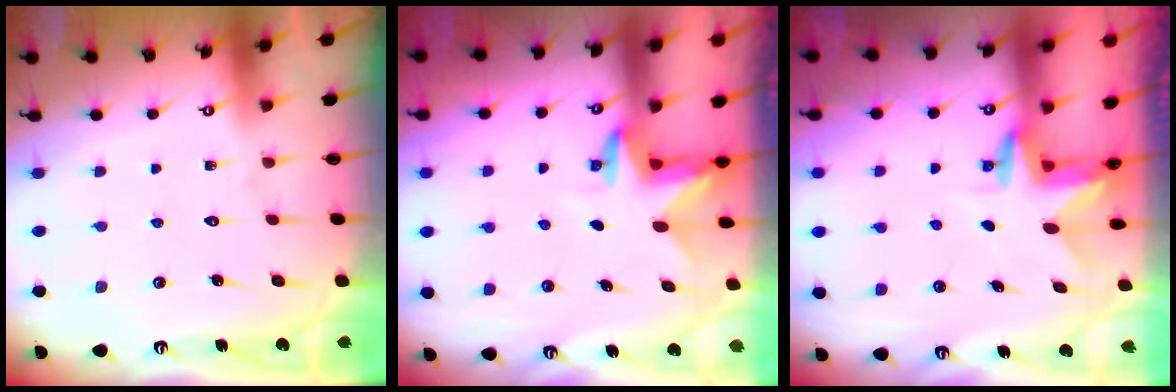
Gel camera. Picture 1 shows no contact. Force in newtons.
{"total": 3.4, "press": 3.4, "slide": 0.2}
{"total": 2.8, "press": 2.8, "slide": 0.1}